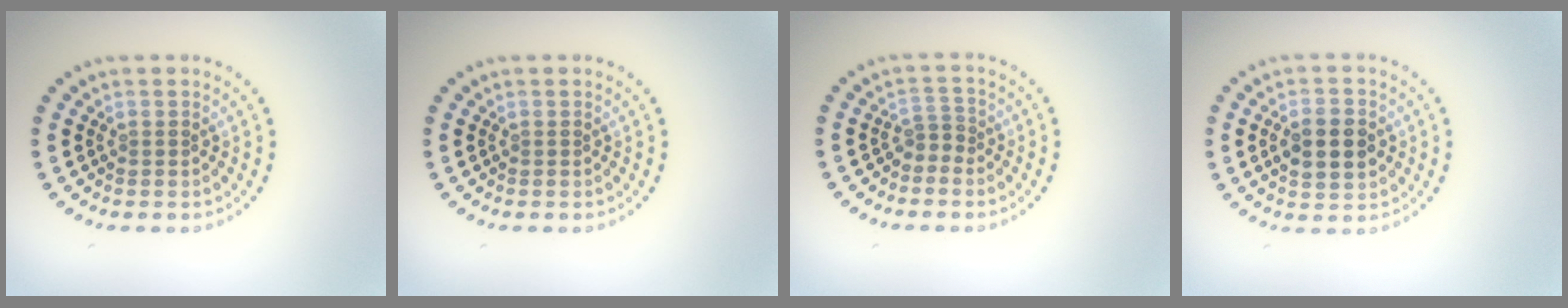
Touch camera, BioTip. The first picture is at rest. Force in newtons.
{"total": 0.0}
{"total": 1.5, "press": 1.0, "slide": 1.1}
{"total": 4.4, "press": 4.4, "slide": 0.2}